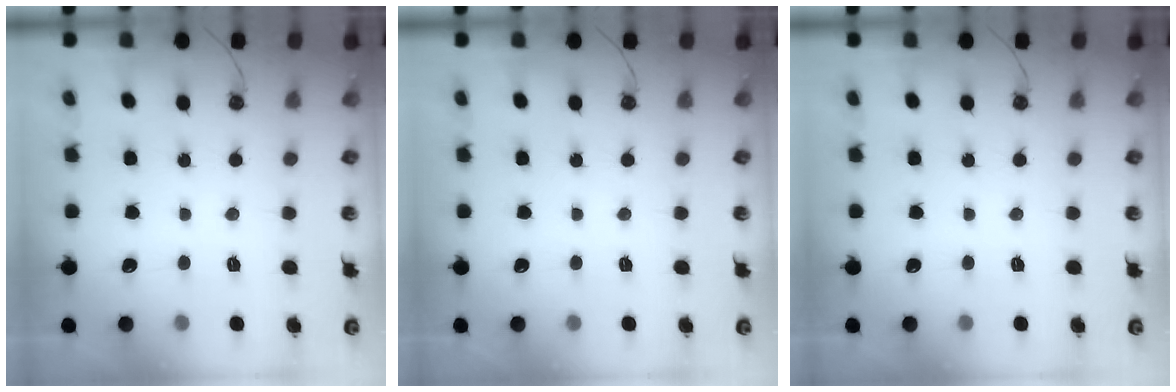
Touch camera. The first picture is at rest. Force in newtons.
{"total": 0.0}
{"total": 0.0}